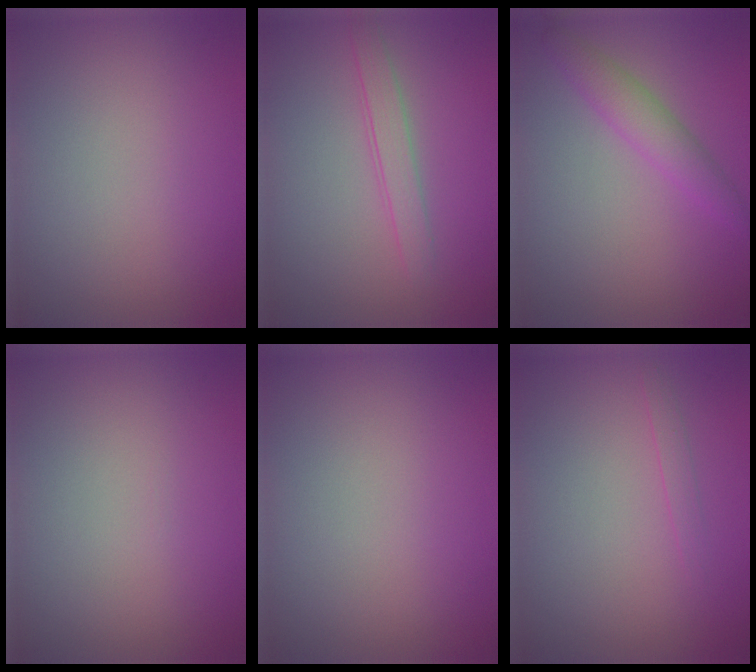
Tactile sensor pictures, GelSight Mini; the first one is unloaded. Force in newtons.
{"total": 1.9, "press": 1.9, "slide": 0.1}
{"total": 2.7, "press": 2.7, "slide": 0.1}
{"total": 0.0}
{"total": 0.0}
{"total": 0.7, "press": 0.7, "slide": 0.1}